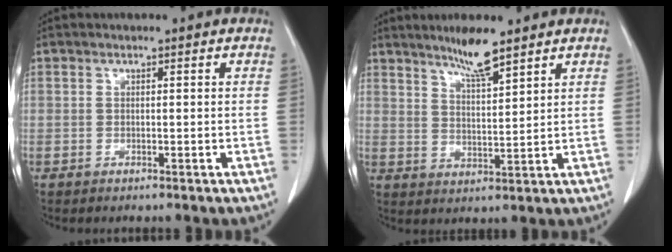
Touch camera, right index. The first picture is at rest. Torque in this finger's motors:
{"motor_torque": [0.15, 0.22, 0.09, 0.05]}